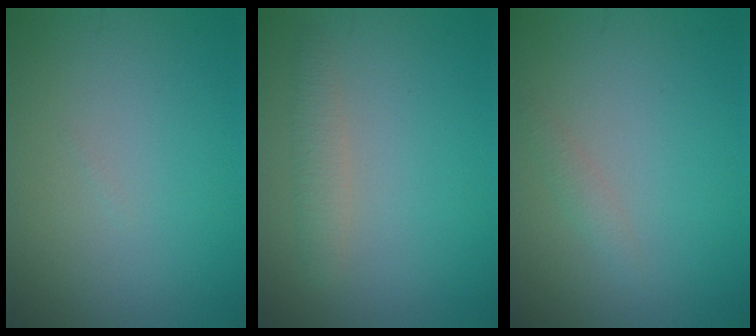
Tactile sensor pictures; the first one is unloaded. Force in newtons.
{"total": 1.6, "press": 1.6, "slide": 0.0}
{"total": 1.0, "press": 0.9, "slide": 0.1}